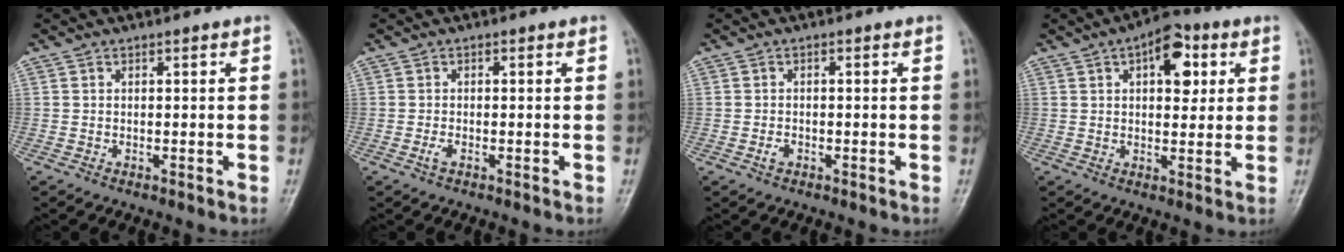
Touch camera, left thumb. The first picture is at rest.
{"total": 1.3, "force": [-0.6, 0.5, 1.0], "torque": [-0.025, 0.000, -0.012]}
{"total": 1.5, "force": [-0.7, 1.0, 0.9], "torque": [-0.015, 0.004, -0.014]}
{"total": 9.0, "force": [3.3, 4.8, 6.9], "torque": [-0.064, 0.000, 0.038]}